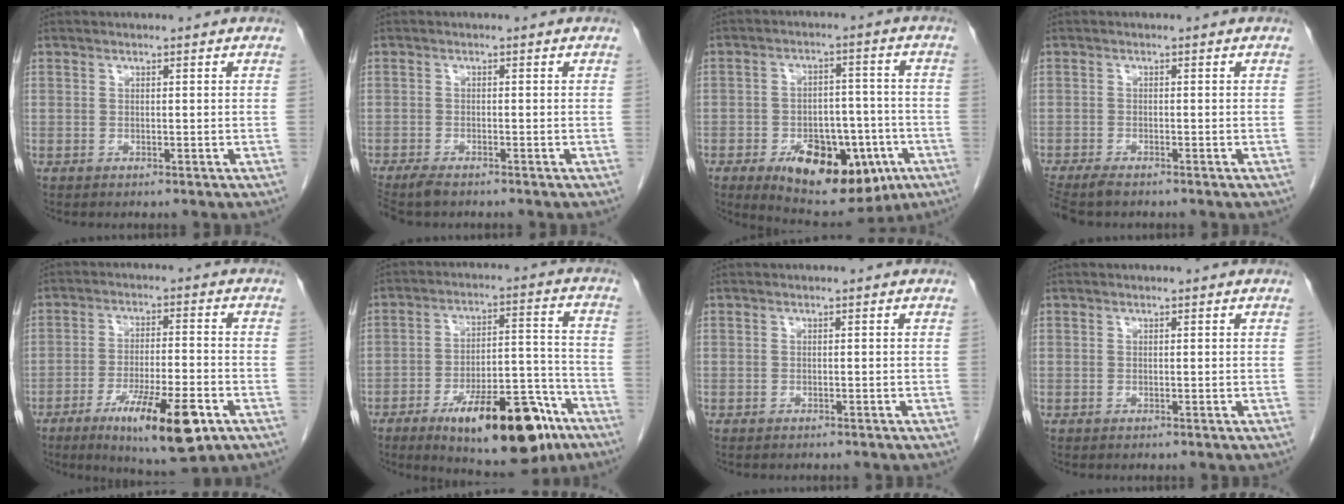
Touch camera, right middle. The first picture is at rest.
{"total": 3.9, "force": [-3.3, 1.0, 2.0], "torque": [-0.036, -0.011, -0.055]}
{"total": 15.8, "force": [-7.2, 7.9, 11.6], "torque": [-0.165, 0.008, -0.095]}
{"total": 4.5, "force": [-3.7, 1.0, 2.3], "torque": [-0.041, -0.012, -0.063]}
{"total": 12.9, "force": [-6.6, 2.1, 10.9], "torque": [-0.182, -0.021, -0.099]}
{"total": 17.9, "force": [-10.7, 5.8, 13.1], "torque": [-0.160, 0.018, -0.157]}
{"total": 2.2, "force": [-1.9, 0.7, 0.8], "torque": [-0.017, -0.004, -0.021]}
{"total": 0.0}